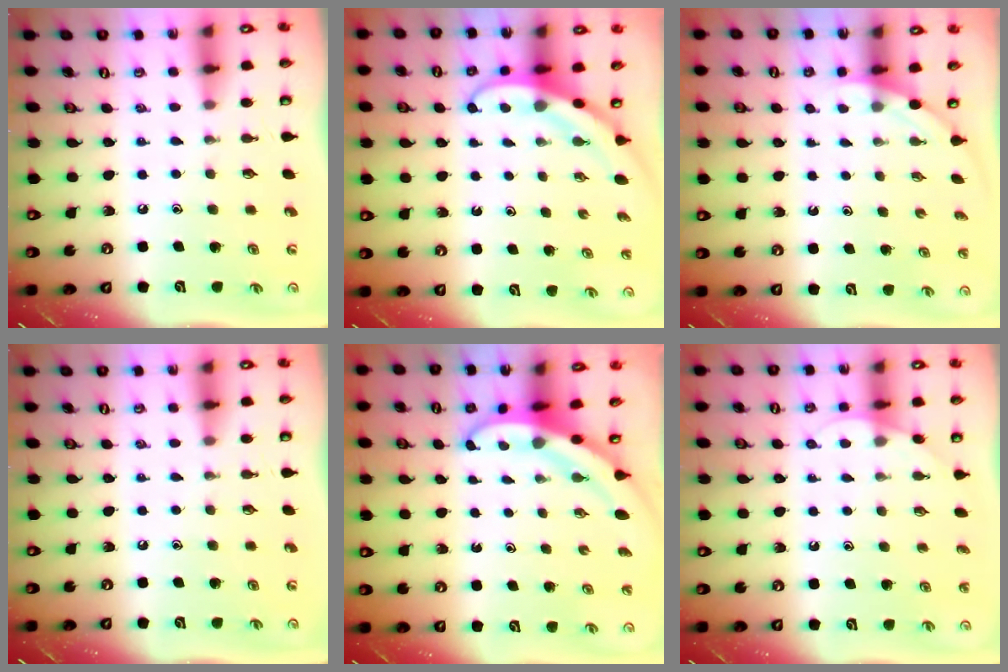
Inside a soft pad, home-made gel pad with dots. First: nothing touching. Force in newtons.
{"total": 3.6, "press": 3.6, "slide": 0.3}
{"total": 1.7, "press": 1.7, "slide": 0.0}
{"total": 0.0}
{"total": 5.5, "press": 5.5, "slide": 0.3}
{"total": 4.5, "press": 4.5, "slide": 0.4}